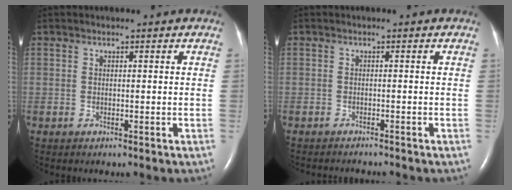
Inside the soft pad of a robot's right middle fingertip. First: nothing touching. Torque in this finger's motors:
{"motor_torque": [-0.19, -0.26, -0.07, -0.01]}